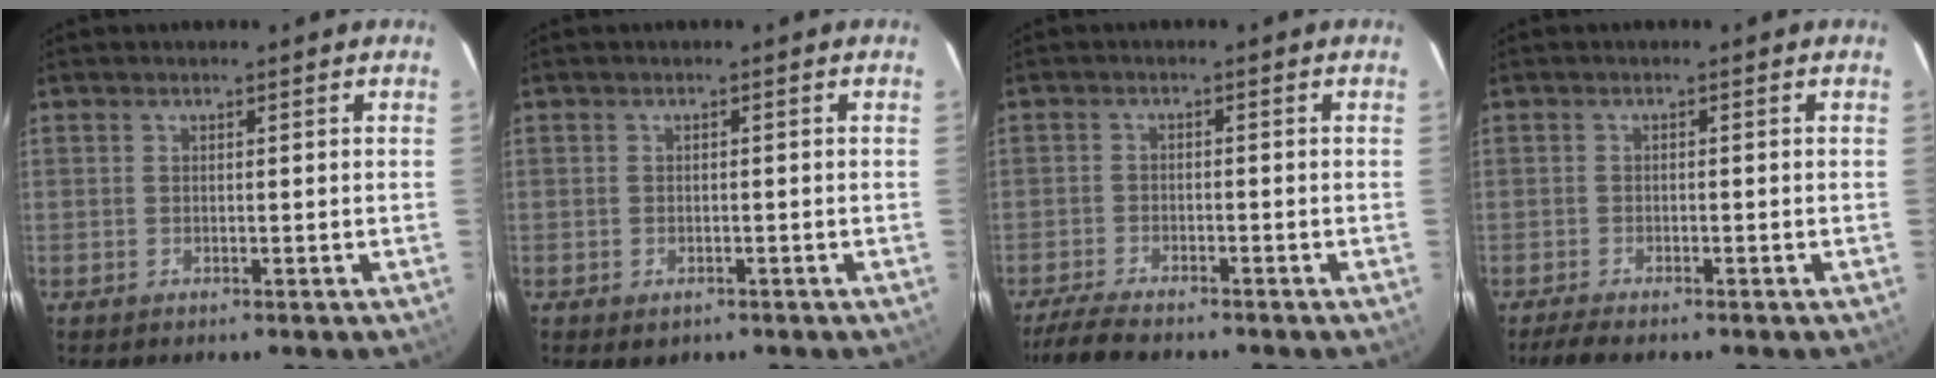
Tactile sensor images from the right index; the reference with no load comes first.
{"total": 1.9, "force": [-0.9, 1.5, 0.8], "torque": [-0.015, -0.002, -0.009]}
{"total": 6.8, "force": [-6.0, 1.2, 3.0], "torque": [-0.084, -0.021, -0.109]}
{"total": 3.6, "force": [-3.1, 0.6, 1.8], "torque": [-0.049, -0.014, -0.055]}